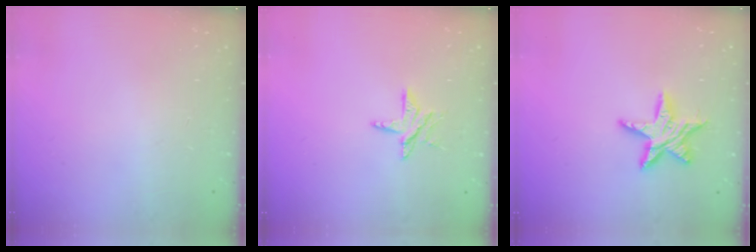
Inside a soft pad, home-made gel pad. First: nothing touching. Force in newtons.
{"total": 6.4, "press": 6.4, "slide": 0.5}
{"total": 10.7, "press": 10.7, "slide": 0.7}